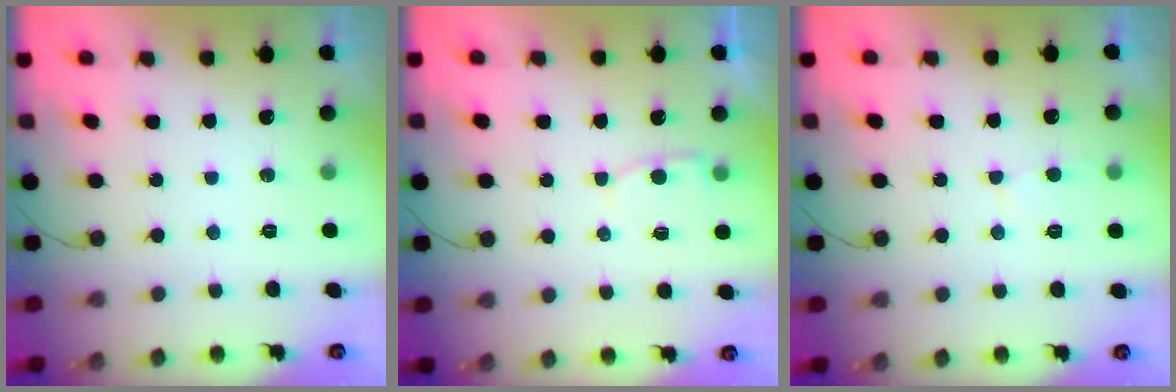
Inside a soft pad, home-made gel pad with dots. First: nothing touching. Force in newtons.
{"total": 3.8, "press": 3.7, "slide": 0.4}
{"total": 3.7, "press": 3.7, "slide": 0.3}